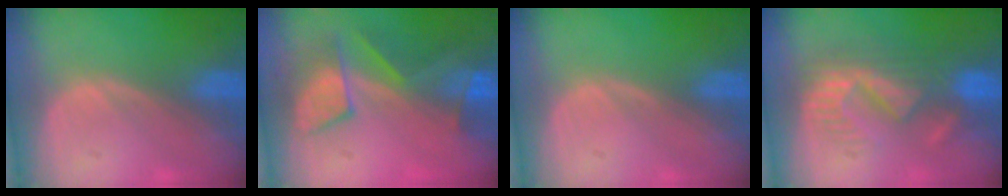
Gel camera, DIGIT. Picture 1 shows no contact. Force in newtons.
{"total": 8.0, "press": 7.4, "slide": 2.9}
{"total": 0.0}
{"total": 8.6, "press": 8.2, "slide": 2.6}